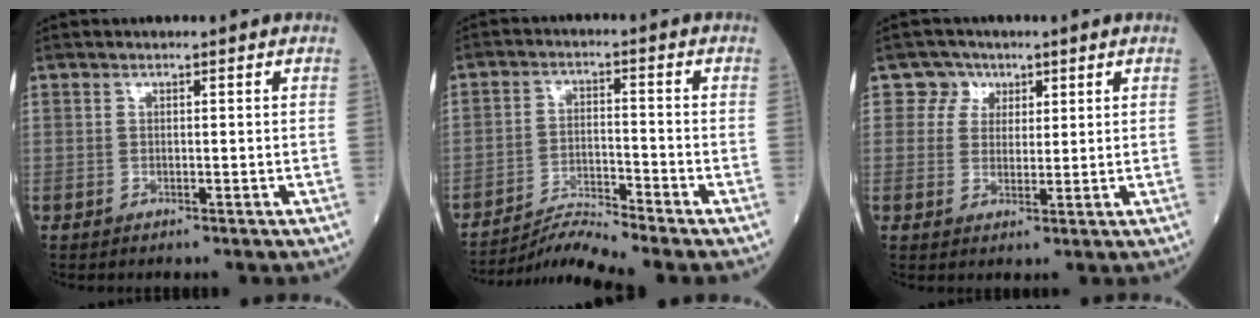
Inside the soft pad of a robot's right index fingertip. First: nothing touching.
{"total": 5.8, "force": [-5.3, -2.4, 0.1], "torque": [-0.018, -0.015, -0.096]}
{"total": 3.6, "force": [1.7, 3.2, -0.2], "torque": [0.011, 0.005, 0.025]}